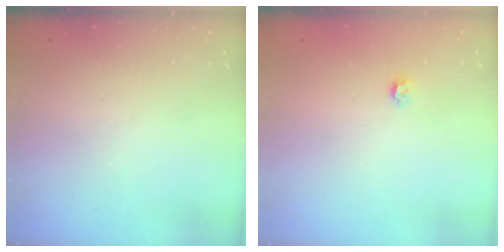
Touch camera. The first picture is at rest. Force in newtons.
{"total": 3.5, "press": 3.5, "slide": 0.5}